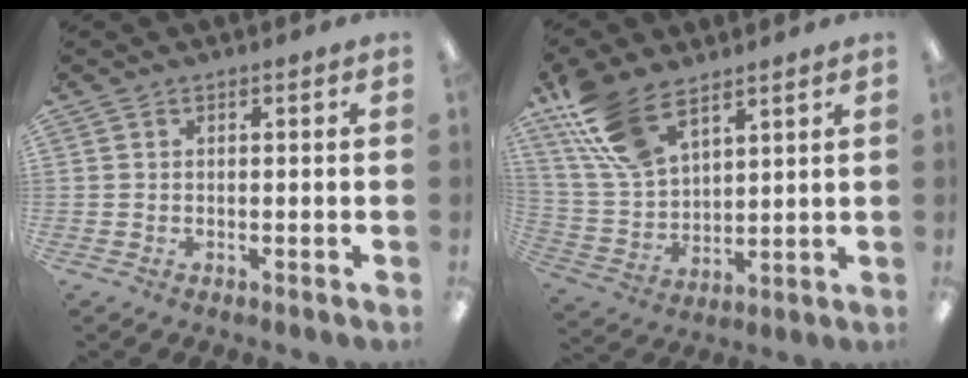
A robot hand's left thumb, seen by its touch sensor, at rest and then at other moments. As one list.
[{"total": 14.9, "force": [9.9, 7.2, 8.5], "torque": [-0.202, -0.028, 0.188]}]